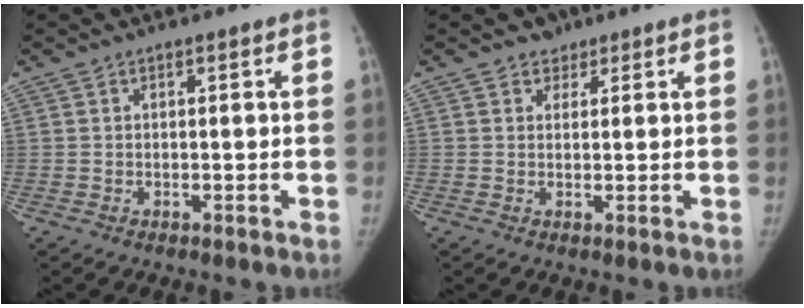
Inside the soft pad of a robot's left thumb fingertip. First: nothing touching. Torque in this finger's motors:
{"motor_torque": [0.21, 0.09, 0.38, -0.02, 0.02]}